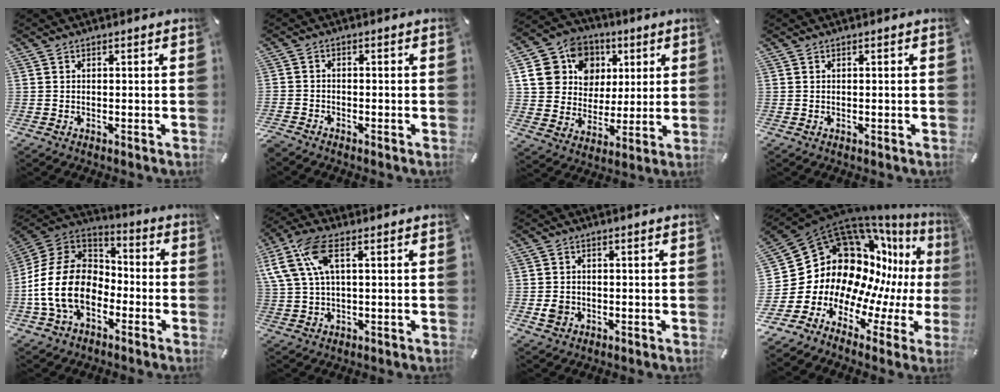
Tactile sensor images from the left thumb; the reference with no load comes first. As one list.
[{"total": 1.9, "force": [-1.8, 0.6, 0.3], "torque": [-0.012, 0.005, -0.038]}, {"total": 17.0, "force": [5.5, 14.9, 6.3], "torque": [-0.113, -0.010, 0.107]}, {"total": 0.0}, {"total": 16.1, "force": [-5.9, 11.4, 9.7], "torque": [-0.216, 0.033, -0.108]}, {"total": 11.4, "force": [3.4, 5.1, 9.6], "torque": [-0.210, -0.003, 0.064]}, {"total": 3.1, "force": [-0.6, 2.7, 1.3], "torque": [-0.015, 0.002, -0.011]}, {"total": 19.2, "force": [5.0, 15.7, 9.8], "torque": [-0.180, -0.107, 0.133]}]